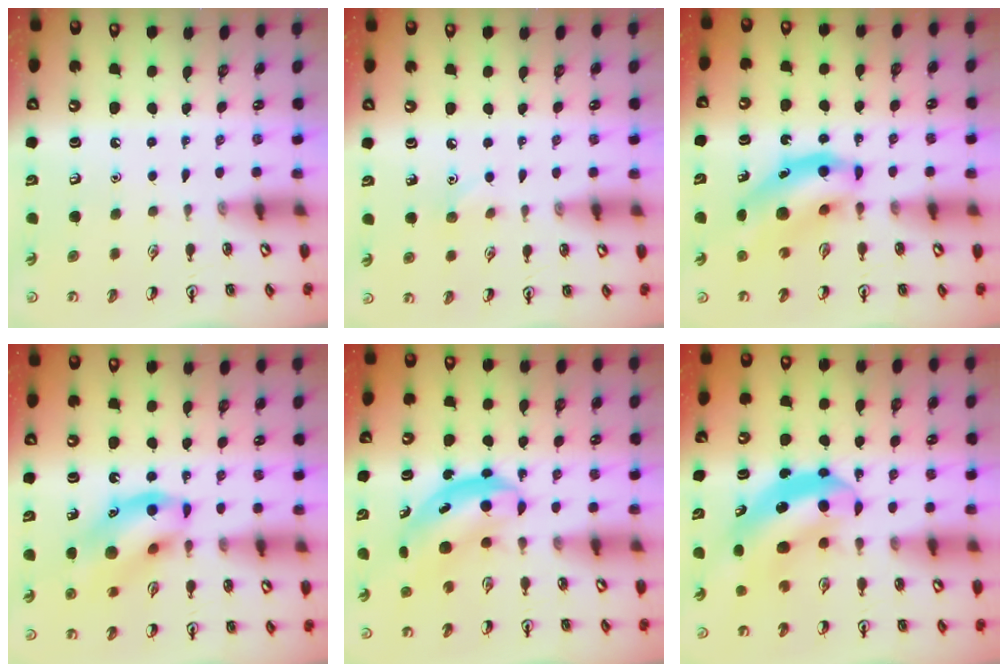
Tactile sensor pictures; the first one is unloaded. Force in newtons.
{"total": 3.8, "press": 3.6, "slide": 1.3}
{"total": 10.6, "press": 10.1, "slide": 3.2}
{"total": 13.5, "press": 13.3, "slide": 2.7}
{"total": 5.1, "press": 5.1, "slide": 0.6}
{"total": 6.5, "press": 6.2, "slide": 1.9}